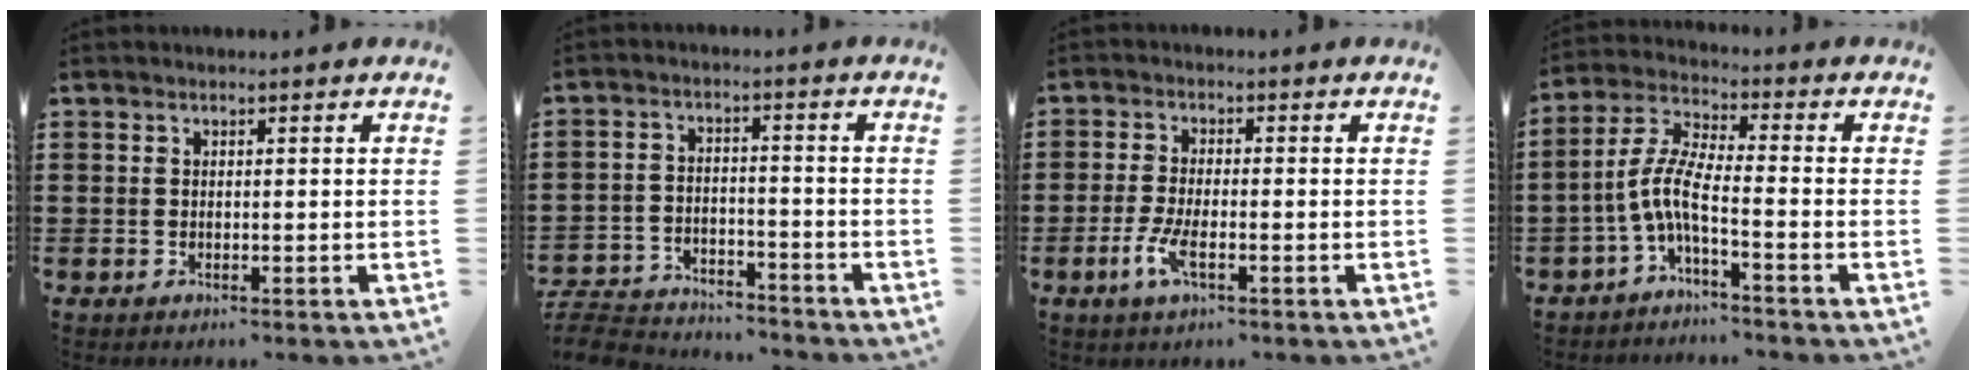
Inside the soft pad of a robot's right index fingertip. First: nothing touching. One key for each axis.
{"total": 5.9, "fx": -5.7, "fy": 0.9, "fz": 0.8, "tx": -0.030, "ty": 0.004, "tz": -0.119}
{"total": 4.4, "fx": -1.9, "fy": 1.2, "fz": 3.8, "tx": -0.090, "ty": -0.011, "tz": -0.040}
{"total": 6.3, "fx": -2.6, "fy": 1.5, "fz": 5.5, "tx": -0.143, "ty": -0.013, "tz": -0.060}